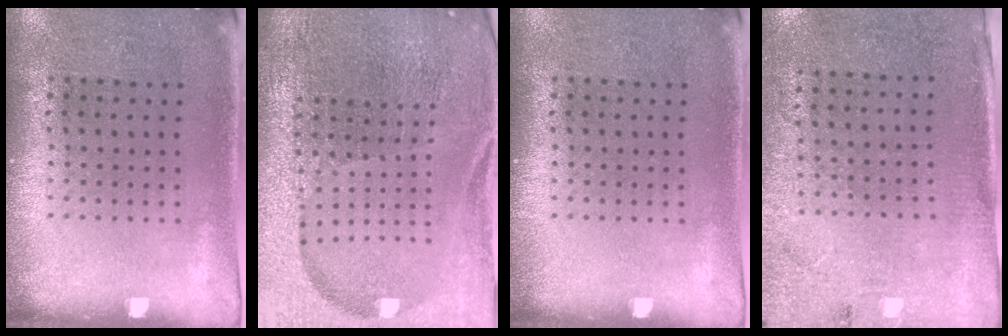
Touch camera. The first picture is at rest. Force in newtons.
{"total": 6.9, "press": 6.0, "slide": 3.4}
{"total": 0.0}
{"total": 2.7, "press": 2.3, "slide": 1.4}